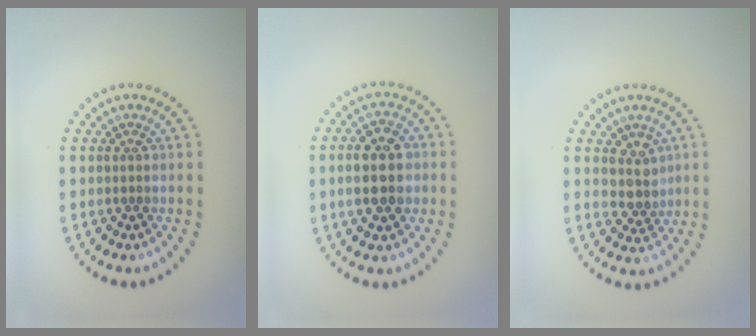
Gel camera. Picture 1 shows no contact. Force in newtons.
{"total": 5.6, "press": 5.6, "slide": 0.4}
{"total": 2.5, "press": 2.2, "slide": 1.2}